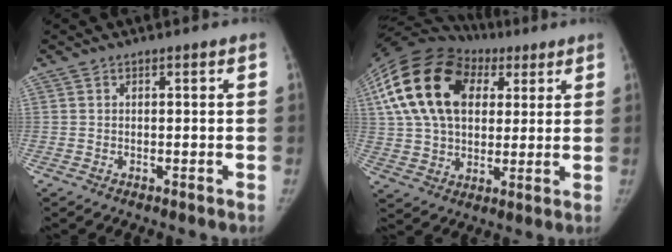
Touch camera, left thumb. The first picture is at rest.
{"total": 23.7, "force": [7.5, 16.1, 15.6], "torque": [-0.292, 0.031, 0.129]}